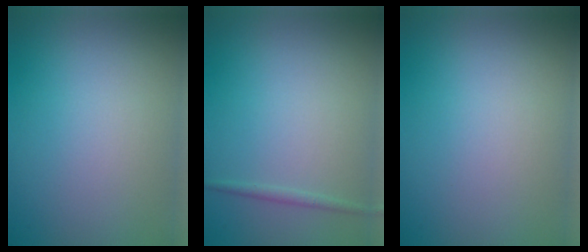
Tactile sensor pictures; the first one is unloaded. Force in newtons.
{"total": 0.8, "press": 0.8, "slide": 0.0}
{"total": 0.0}